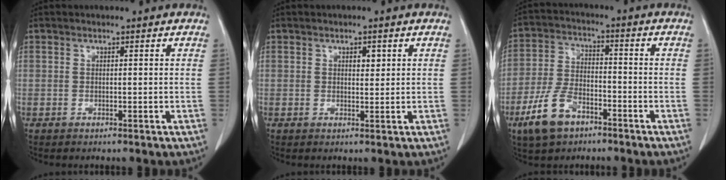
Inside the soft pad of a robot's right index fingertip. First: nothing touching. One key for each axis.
{"total": 1.6, "fx": 0.7, "fy": 0.8, "fz": 1.2, "tx": -0.016, "ty": -0.002, "tz": 0.010}
{"total": 9.4, "fx": -5.6, "fy": 4.8, "fz": 5.9, "tx": -0.136, "ty": 0.001, "tz": -0.105}